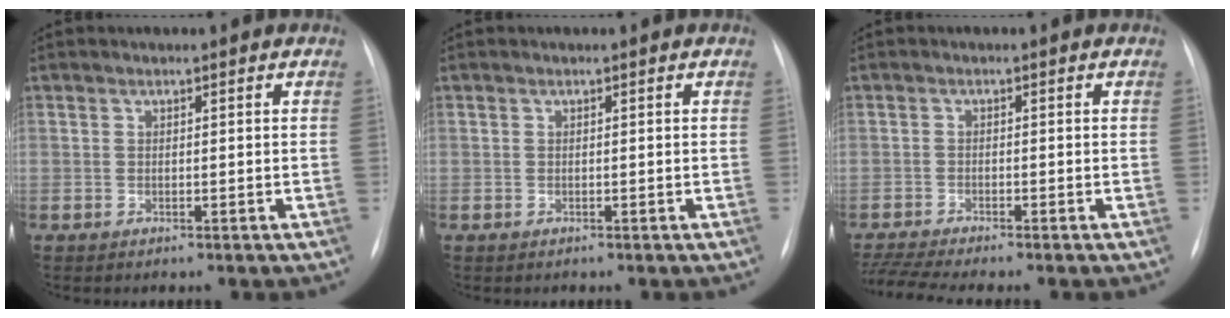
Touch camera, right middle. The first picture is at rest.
{"total": 0.0}
{"total": 6.1, "force": [-5.4, -0.8, 2.7], "torque": [-0.051, -0.012, -0.092]}